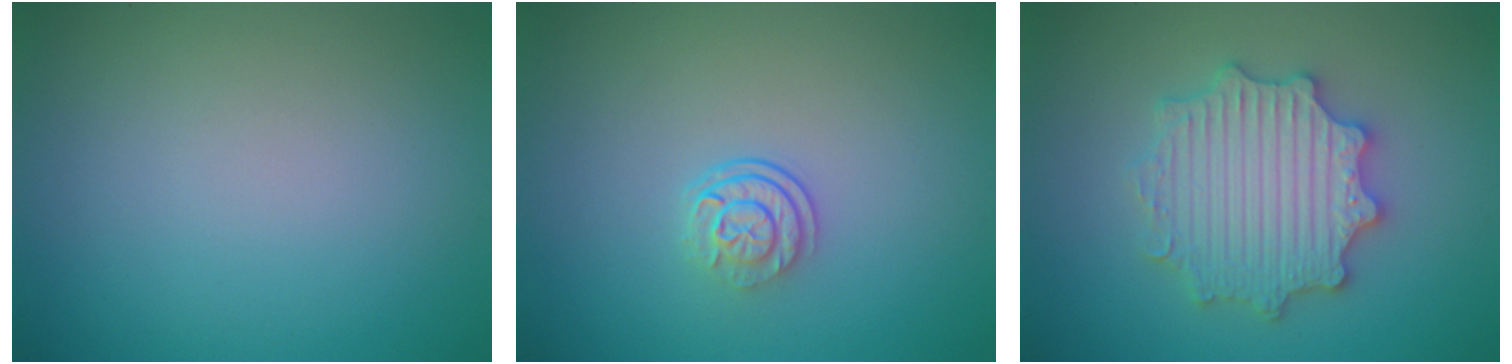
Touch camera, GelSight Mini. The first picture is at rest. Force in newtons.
{"total": 2.6, "press": 1.8, "slide": 1.9}
{"total": 5.6, "press": 5.5, "slide": 1.0}